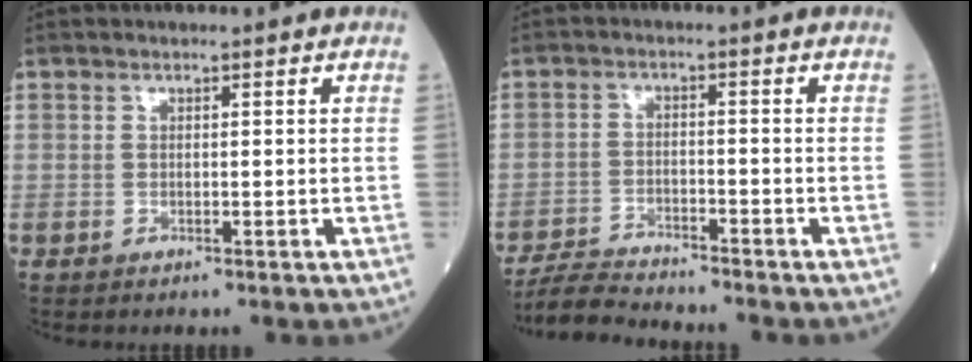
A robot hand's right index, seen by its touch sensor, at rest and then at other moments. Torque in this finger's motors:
{"motor_torque": [-0.19, -0.44, 0.13, 0.01]}